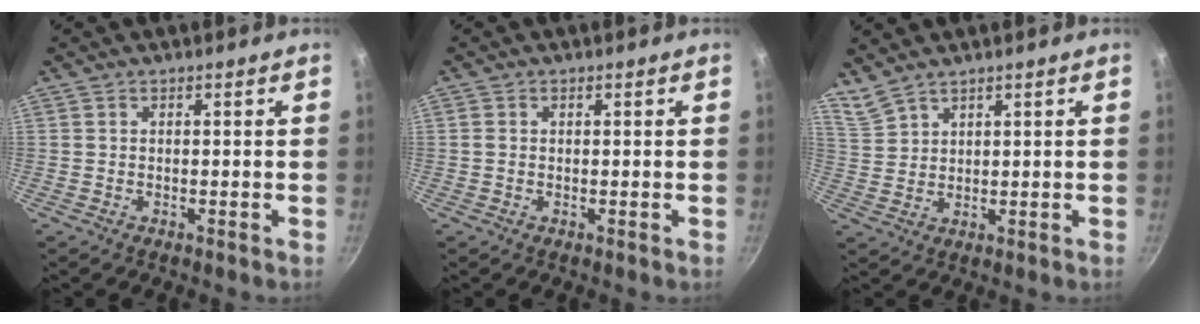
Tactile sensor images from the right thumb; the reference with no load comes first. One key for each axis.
{"total": 1.0, "fx": 0.2, "fy": 0.8, "fz": 0.6, "tx": -0.011, "ty": 0.004, "tz": 0.003}
{"total": 4.0, "fx": 3.7, "fy": 1.2, "fz": 1.1, "tx": -0.023, "ty": -0.011, "tz": 0.084}